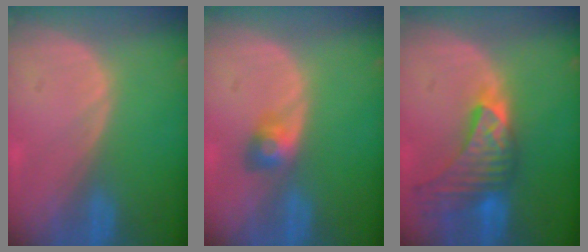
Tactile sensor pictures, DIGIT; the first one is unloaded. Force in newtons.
{"total": 3.0, "press": 2.7, "slide": 1.4}
{"total": 9.2, "press": 8.5, "slide": 3.7}